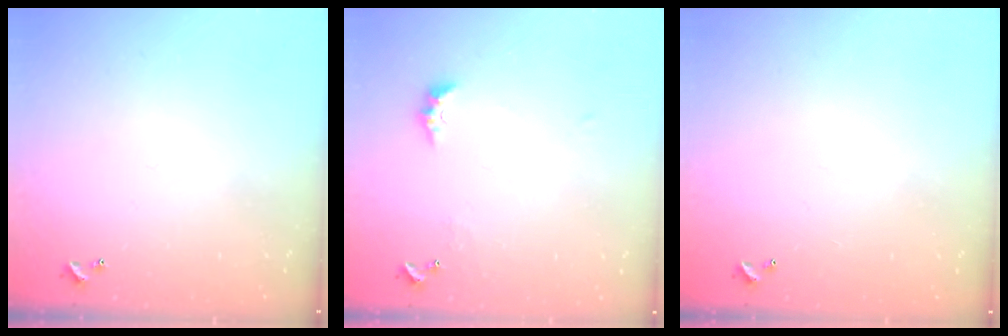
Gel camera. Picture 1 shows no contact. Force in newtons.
{"total": 2.9, "press": 2.8, "slide": 0.7}
{"total": 3.0, "press": 3.0, "slide": 0.1}